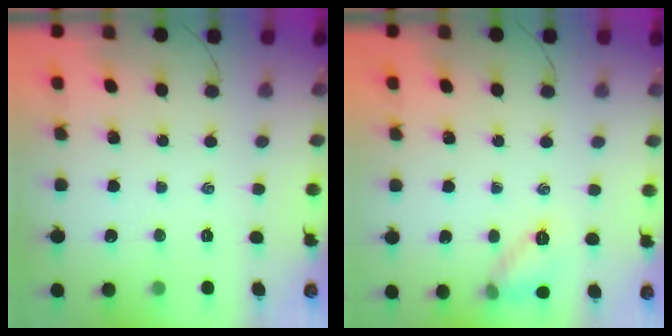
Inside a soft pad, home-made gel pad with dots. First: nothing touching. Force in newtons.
{"total": 8.3, "press": 8.2, "slide": 1.2}